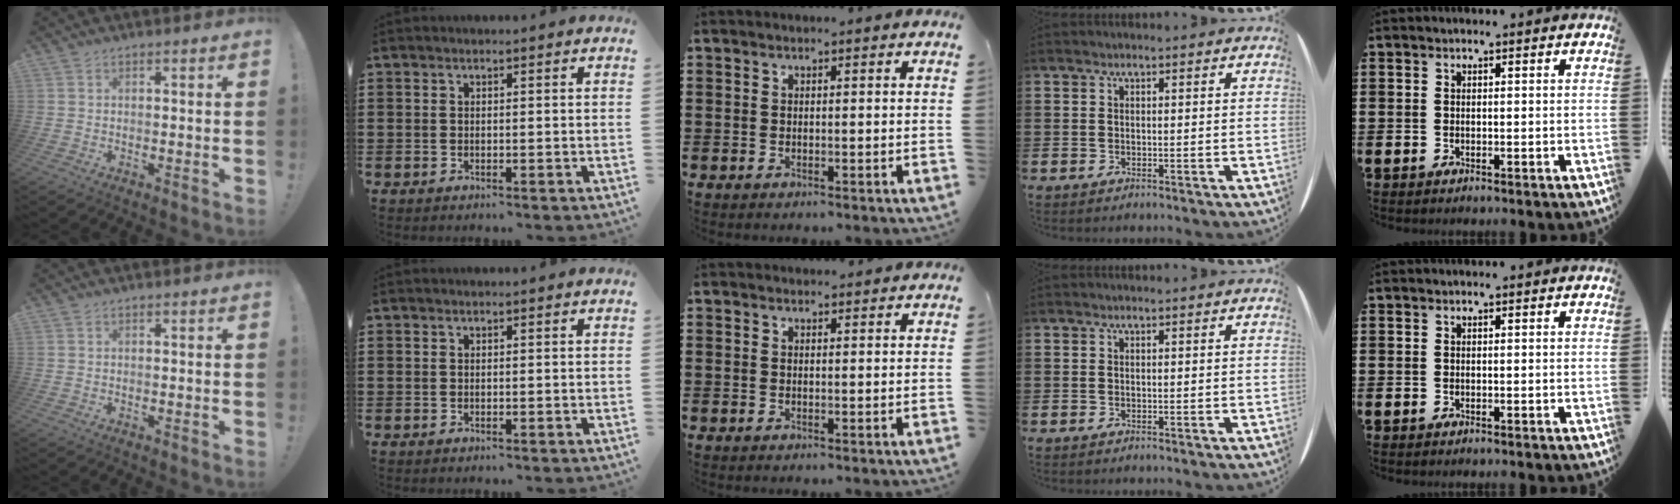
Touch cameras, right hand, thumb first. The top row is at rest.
{"middle": {"total": 0.8, "force": [0.8, 0.2, 0.0], "torque": [0.006, -0.002, 0.013]}}